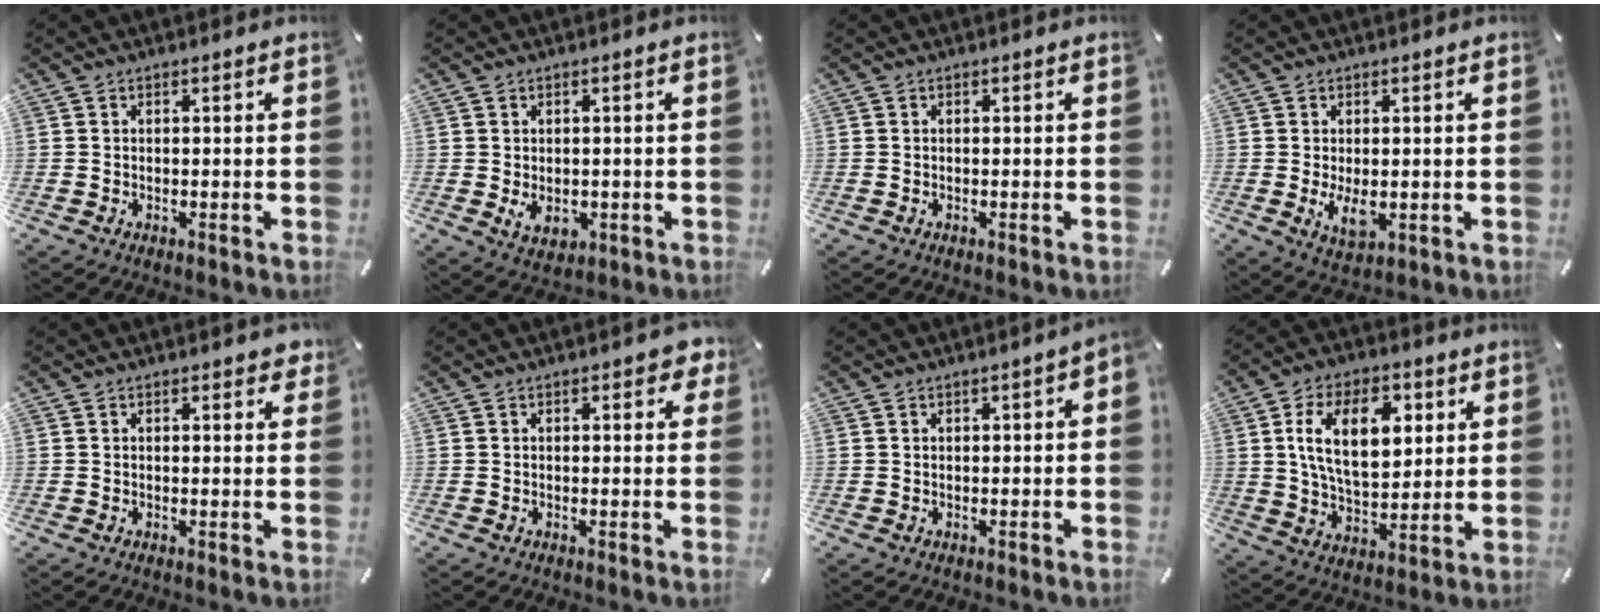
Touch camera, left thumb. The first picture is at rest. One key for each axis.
{"total": 3.7, "fx": -0.5, "fy": 2.7, "fz": 2.5, "tx": -0.050, "ty": -0.005, "tz": -0.011}
{"total": 0.0}
{"total": 5.6, "fx": -0.5, "fy": 2.6, "fz": 4.9, "tx": -0.103, "ty": -0.010, "tz": -0.012}
{"total": 1.6, "fx": 1.0, "fy": 0.6, "fz": 1.1, "tx": -0.010, "ty": -0.004, "tz": 0.014}
{"total": 3.1, "fx": 1.1, "fy": 1.4, "fz": 2.5, "tx": -0.036, "ty": 0.000, "tz": 0.015}
{"total": 1.5, "fx": 0.0, "fy": 0.6, "fz": 1.4, "tx": -0.025, "ty": 0.003, "tz": -0.001}
{"total": 16.1, "fx": 4.9, "fy": 9.5, "fz": 12.0, "tx": -0.220, "ty": 0.007, "tz": 0.083}